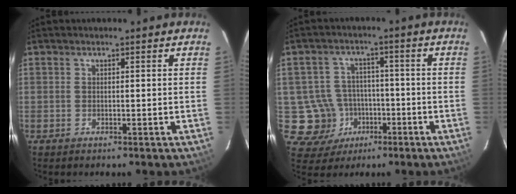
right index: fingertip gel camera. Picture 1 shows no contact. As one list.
[{"total": 9.0, "force": [-3.0, 8.4, 1.0], "torque": [-0.046, 0.026, -0.029]}]